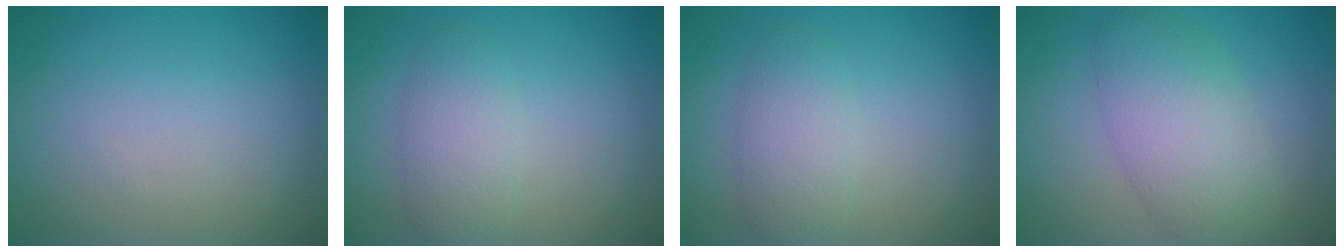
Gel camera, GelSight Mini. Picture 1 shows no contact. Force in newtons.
{"total": 3.0, "press": 3.0, "slide": 0.1}
{"total": 3.0, "press": 3.0, "slide": 0.1}
{"total": 5.8, "press": 5.8, "slide": 0.1}